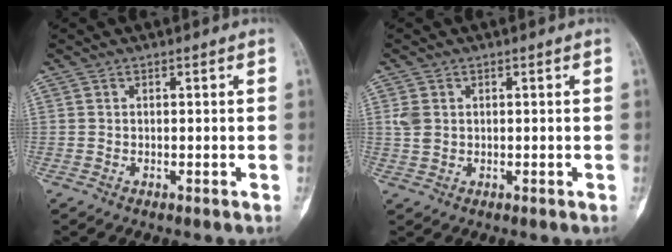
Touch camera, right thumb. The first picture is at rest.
{"total": 2.9, "force": [0.6, 2.2, 1.8], "torque": [-0.036, 0.002, 0.017]}